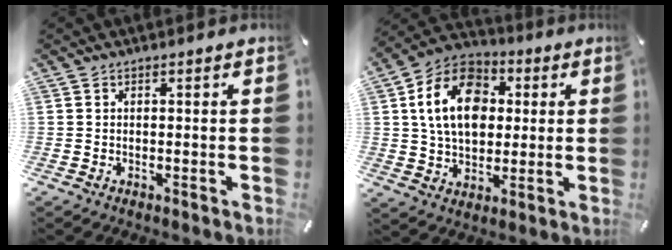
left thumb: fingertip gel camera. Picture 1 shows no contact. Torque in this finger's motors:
{"motor_torque": [0.58, 0.70, 1.76, -1.01, 0.44]}